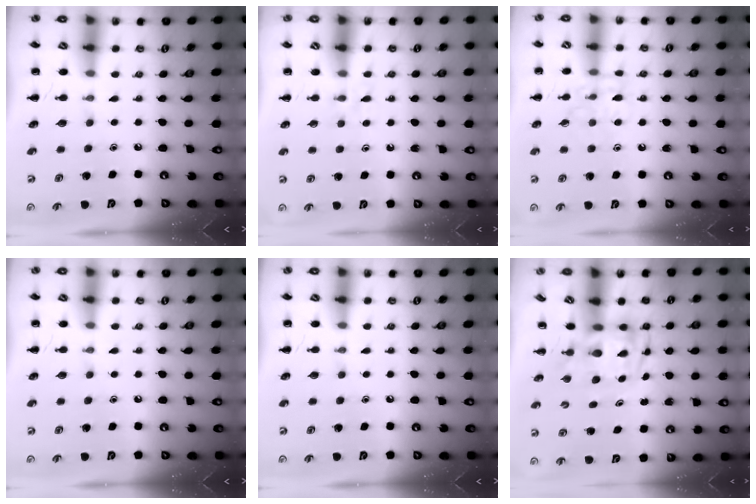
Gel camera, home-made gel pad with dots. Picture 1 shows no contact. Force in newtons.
{"total": 3.0, "press": 2.7, "slide": 1.2}
{"total": 8.8, "press": 8.8, "slide": 0.9}
{"total": 0.0}
{"total": 0.0}
{"total": 3.4, "press": 3.4, "slide": 0.7}